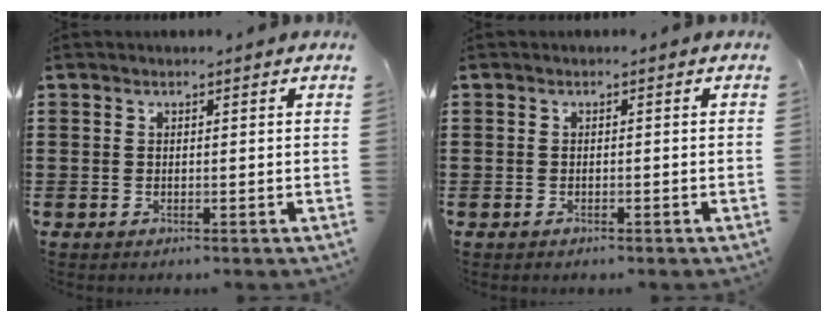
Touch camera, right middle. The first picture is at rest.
{"total": 0.6, "force": [-0.6, 0.3, 0.0], "torque": [-0.001, 0.002, -0.013]}